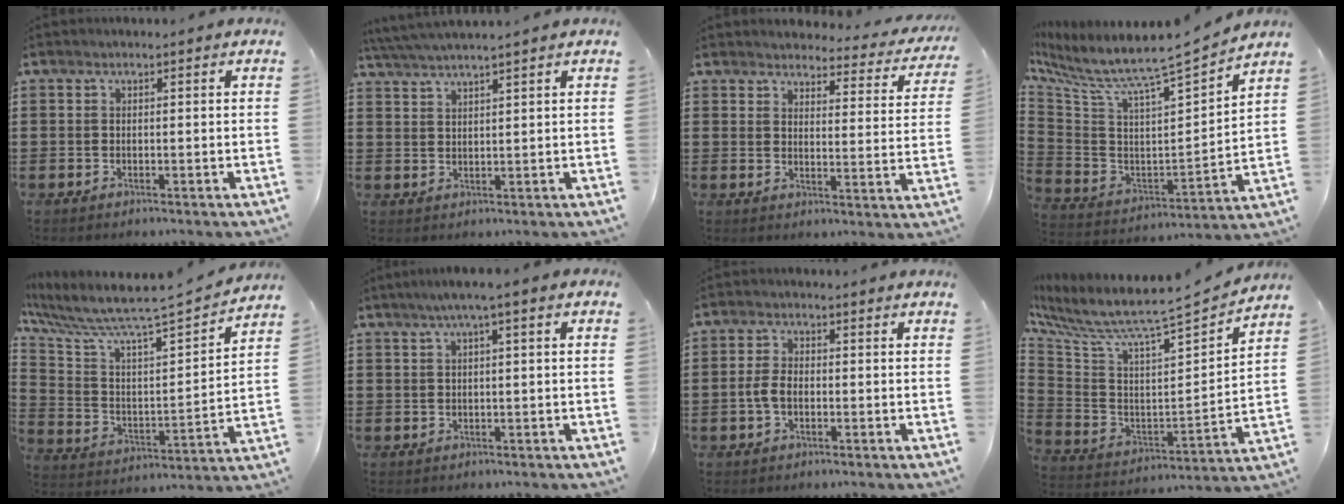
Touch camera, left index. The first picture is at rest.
{"total": 2.8, "force": [2.4, -0.5, 1.4], "torque": [-0.031, -0.002, 0.045]}
{"total": 3.4, "force": [3.3, 0.5, 0.7], "torque": [-0.025, -0.022, 0.053]}
{"total": 6.0, "force": [5.4, 0.2, 2.6], "torque": [-0.083, -0.066, 0.078]}
{"total": 6.1, "force": [5.5, -0.2, 2.6], "torque": [-0.083, -0.064, 0.082]}
{"total": 2.4, "force": [0.5, 0.0, 2.4], "torque": [-0.044, 0.000, 0.006]}
{"total": 3.5, "force": [-0.7, 1.9, 2.9], "torque": [-0.076, -0.004, -0.020]}
{"total": 5.7, "force": [5.2, 0.0, 2.3], "torque": [-0.076, -0.064, 0.075]}